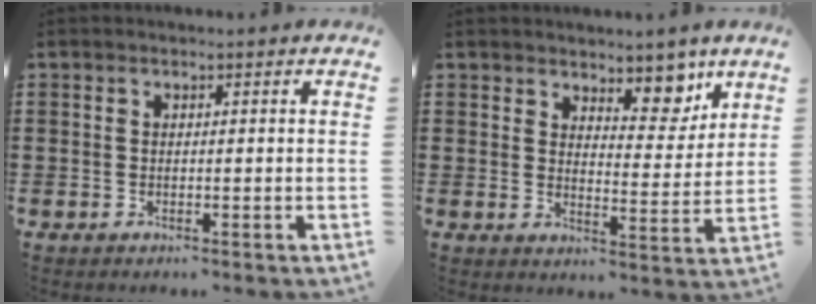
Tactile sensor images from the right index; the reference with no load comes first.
{"total": 6.9, "force": [5.5, 3.1, 2.9], "torque": [-0.045, -0.025, 0.094]}